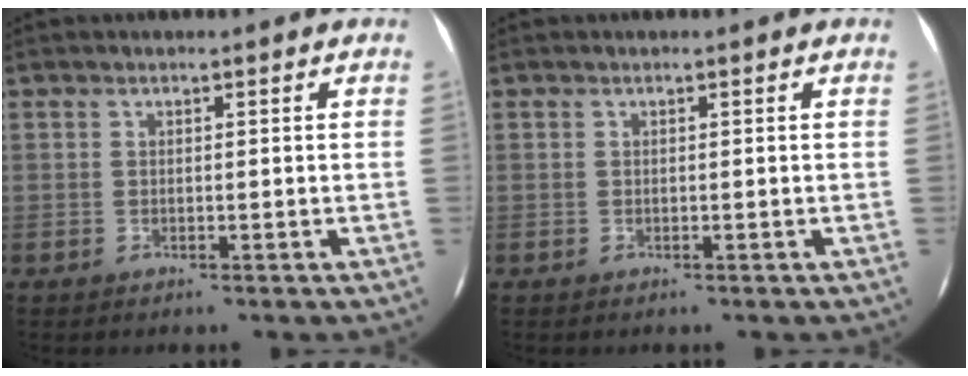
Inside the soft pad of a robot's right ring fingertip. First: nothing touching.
{"total": 0.0}